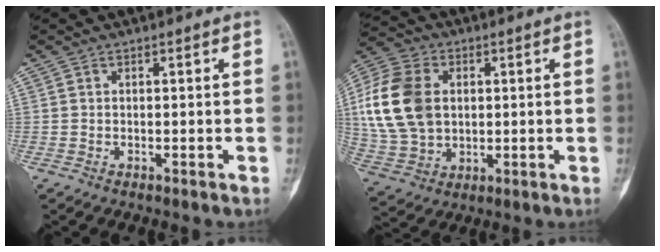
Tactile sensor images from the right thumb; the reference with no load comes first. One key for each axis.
{"total": 17.4, "fx": 2.4, "fy": 12.7, "fz": 11.7, "tx": -0.217, "ty": 0.006, "tz": 0.049}